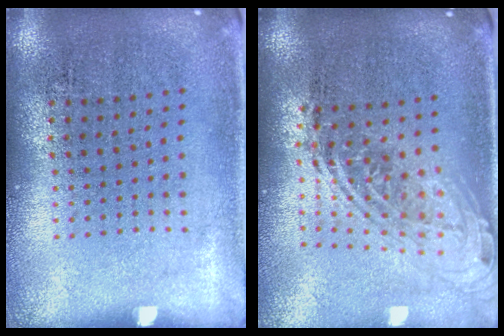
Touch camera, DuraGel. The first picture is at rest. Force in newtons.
{"total": 2.0, "press": 1.5, "slide": 1.2}